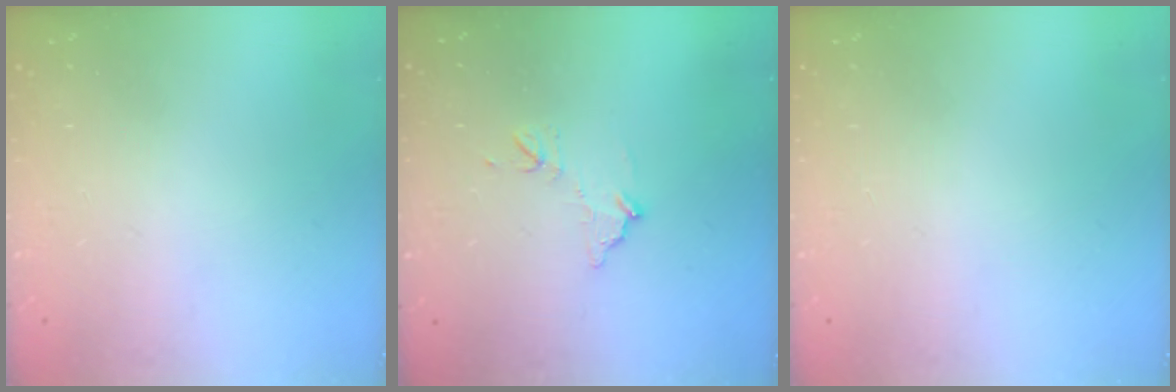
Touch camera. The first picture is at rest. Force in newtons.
{"total": 8.8, "press": 8.7, "slide": 0.4}
{"total": 0.0}